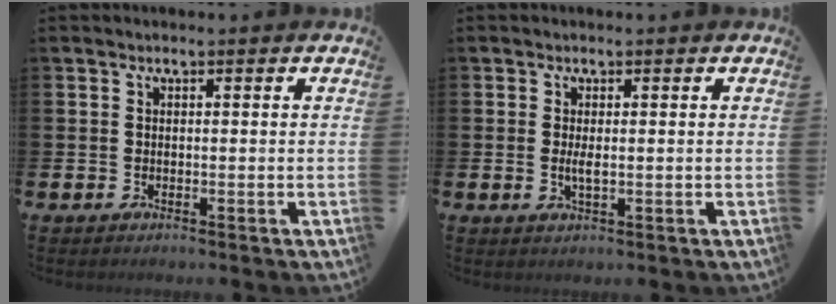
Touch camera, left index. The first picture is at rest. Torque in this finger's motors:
{"motor_torque": [0.51, -0.10, 0.02, 0.07]}